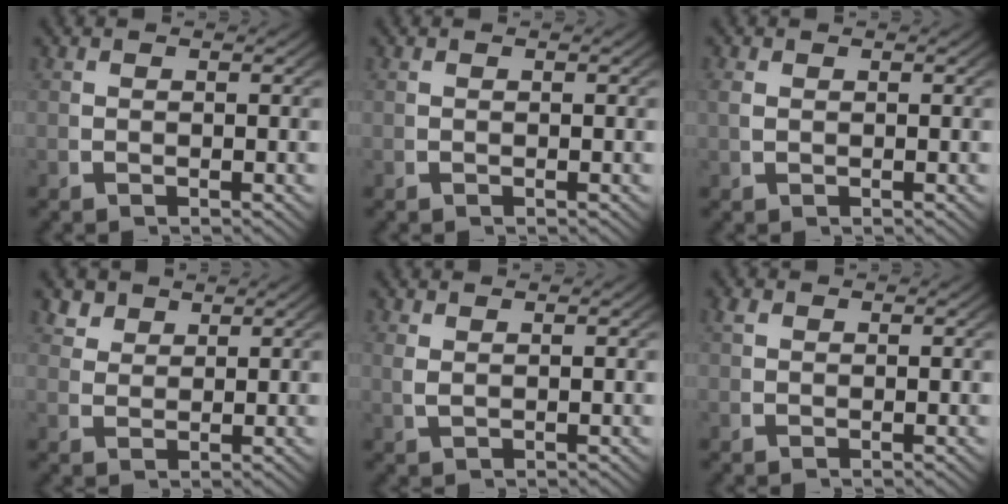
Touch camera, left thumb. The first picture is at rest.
{"total": 0.0}
{"total": 0.7, "force": [0.3, 0.4, 0.4], "torque": [-0.014, -0.004, 0.013]}
{"total": 2.7, "force": [2.4, 1.0, 0.8], "torque": [-0.010, 0.000, 0.051]}
{"total": 1.2, "force": [1.0, 0.1, 0.6], "torque": [-0.019, -0.002, 0.026]}
{"total": 0.9, "force": [0.7, 0.4, 0.4], "torque": [-0.011, -0.002, 0.021]}